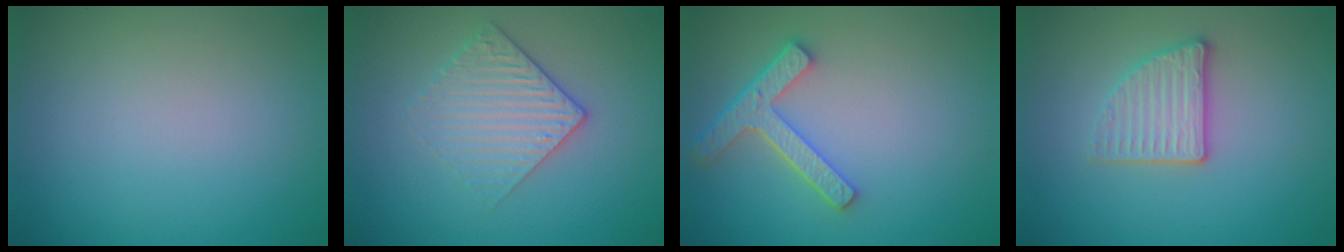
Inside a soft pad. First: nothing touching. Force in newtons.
{"total": 2.9, "press": 2.6, "slide": 1.4}
{"total": 4.3, "press": 3.4, "slide": 2.6}
{"total": 2.9, "press": 2.7, "slide": 1.1}